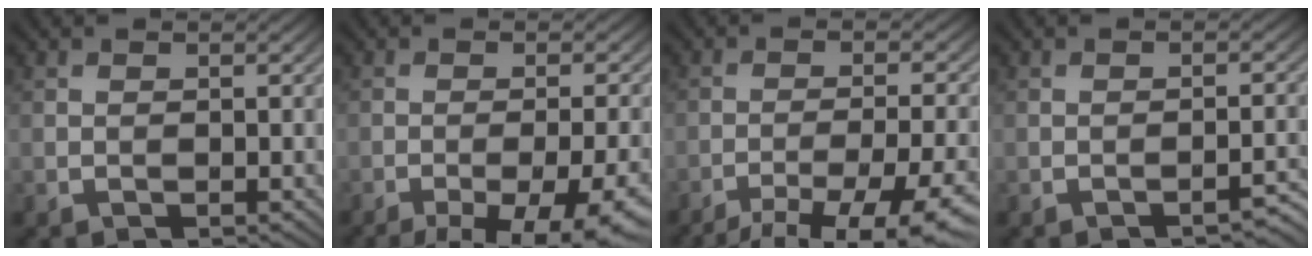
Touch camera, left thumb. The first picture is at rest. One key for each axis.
{"total": 13.8, "fx": -8.9, "fy": 4.1, "fz": 9.7, "tx": -0.127, "ty": -0.010, "tz": -0.104}
{"total": 11.0, "fx": -8.1, "fy": 2.4, "fz": 6.9, "tx": -0.122, "ty": -0.010, "tz": -0.109}
{"total": 2.3, "fx": -1.9, "fy": 0.3, "fz": 1.3, "tx": -0.014, "ty": 0.010, "tz": -0.028}